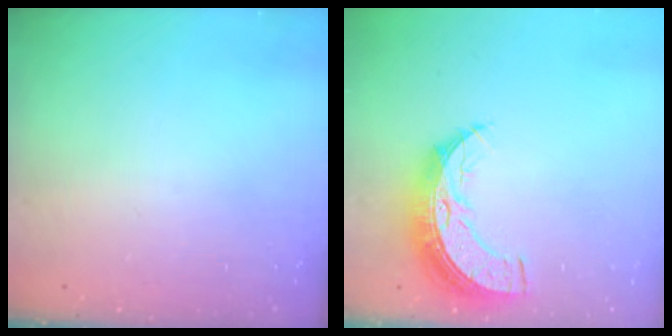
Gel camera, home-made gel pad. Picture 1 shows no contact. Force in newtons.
{"total": 9.9, "press": 9.9, "slide": 0.7}